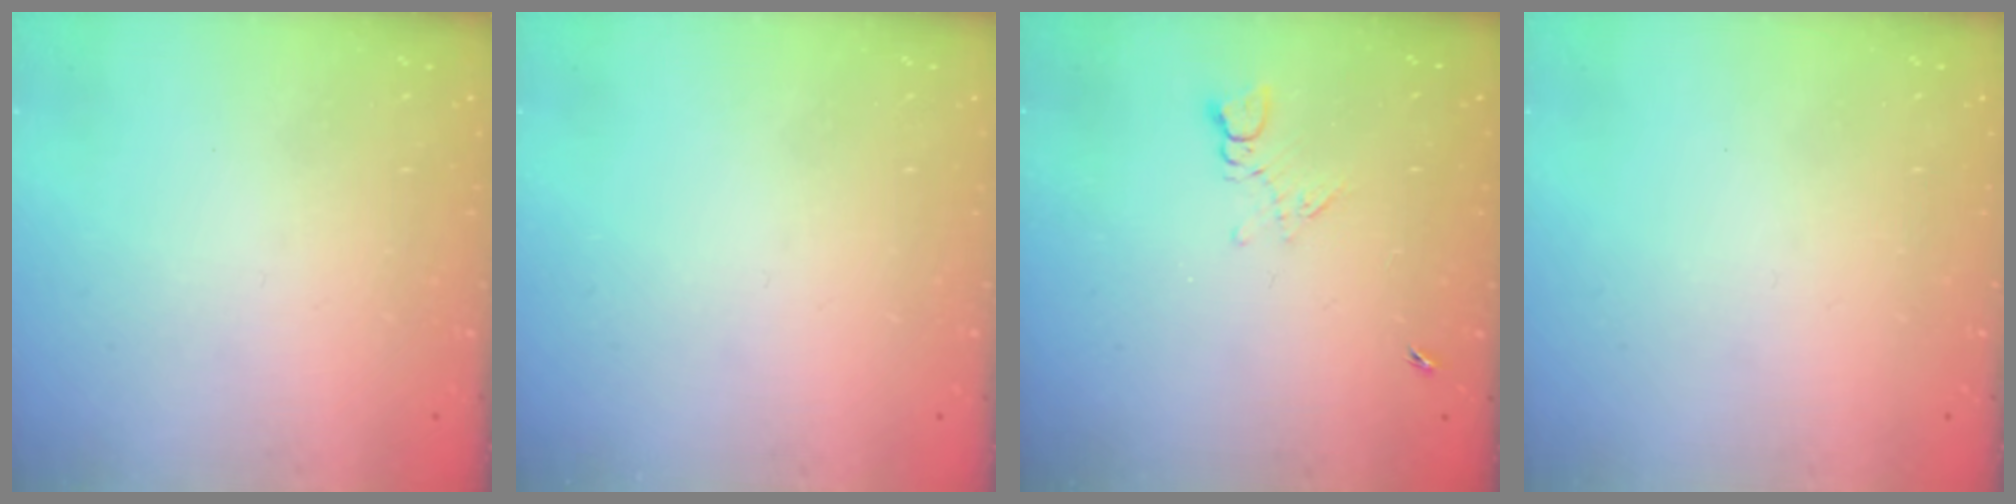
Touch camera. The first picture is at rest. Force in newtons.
{"total": 0.0}
{"total": 4.0, "press": 3.9, "slide": 0.7}
{"total": 0.0}